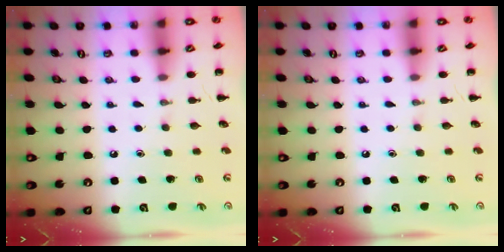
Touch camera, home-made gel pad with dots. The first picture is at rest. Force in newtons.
{"total": 0.0}